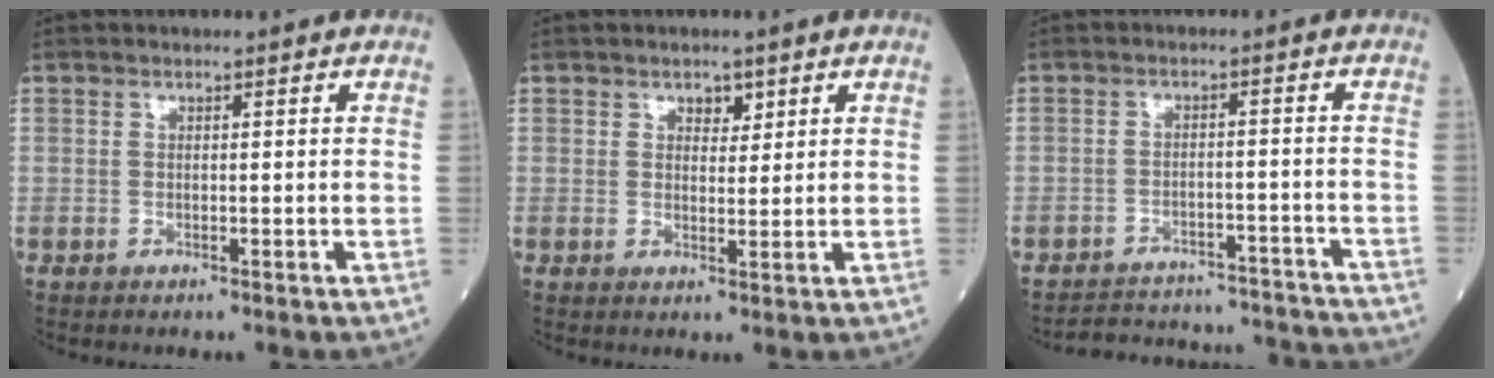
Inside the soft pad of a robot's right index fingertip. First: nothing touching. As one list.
[{"total": 2.1, "force": [1.3, 1.2, 1.1], "torque": [-0.011, -0.002, 0.021]}, {"total": 15.6, "force": [-15.1, 2.8, 2.5], "torque": [-0.039, 0.019, -0.189]}]